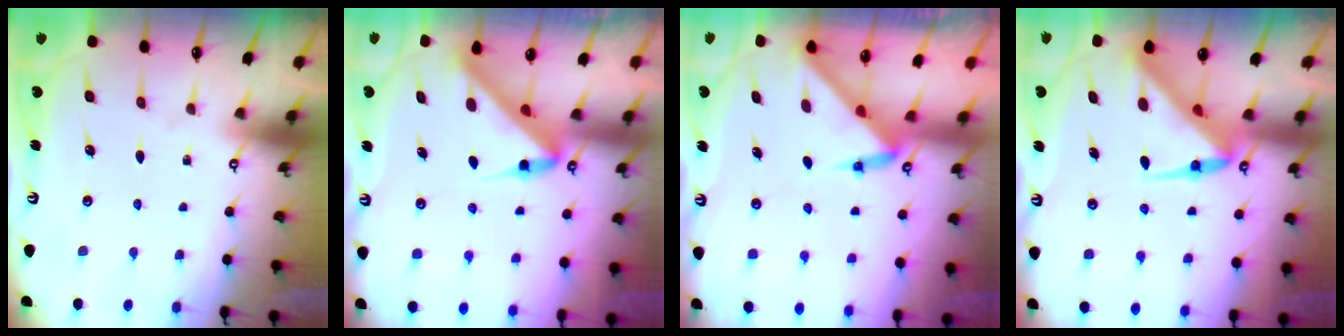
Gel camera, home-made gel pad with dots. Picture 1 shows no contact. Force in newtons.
{"total": 5.9, "press": 5.9, "slide": 0.2}
{"total": 3.0, "press": 3.0, "slide": 0.1}
{"total": 7.5, "press": 7.4, "slide": 0.8}